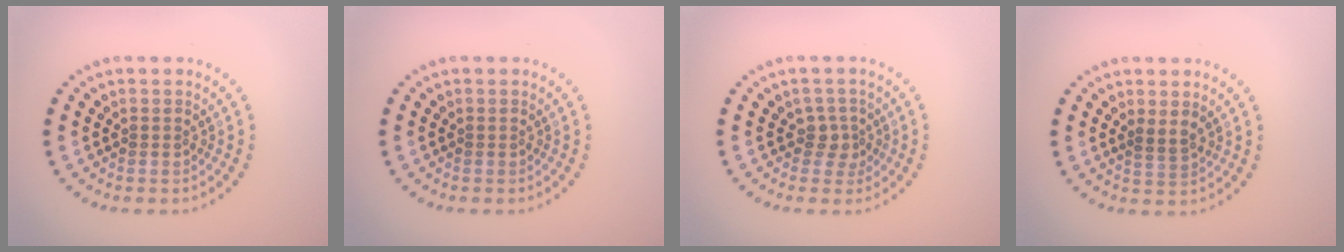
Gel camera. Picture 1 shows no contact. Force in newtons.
{"total": 0.0}
{"total": 1.8, "press": 1.4, "slide": 1.2}
{"total": 1.2, "press": 0.9, "slide": 0.7}